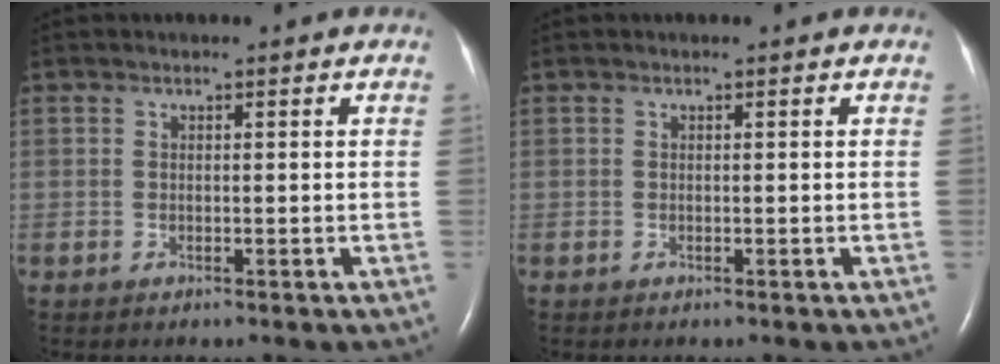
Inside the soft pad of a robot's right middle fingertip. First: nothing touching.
{"total": 0.0}